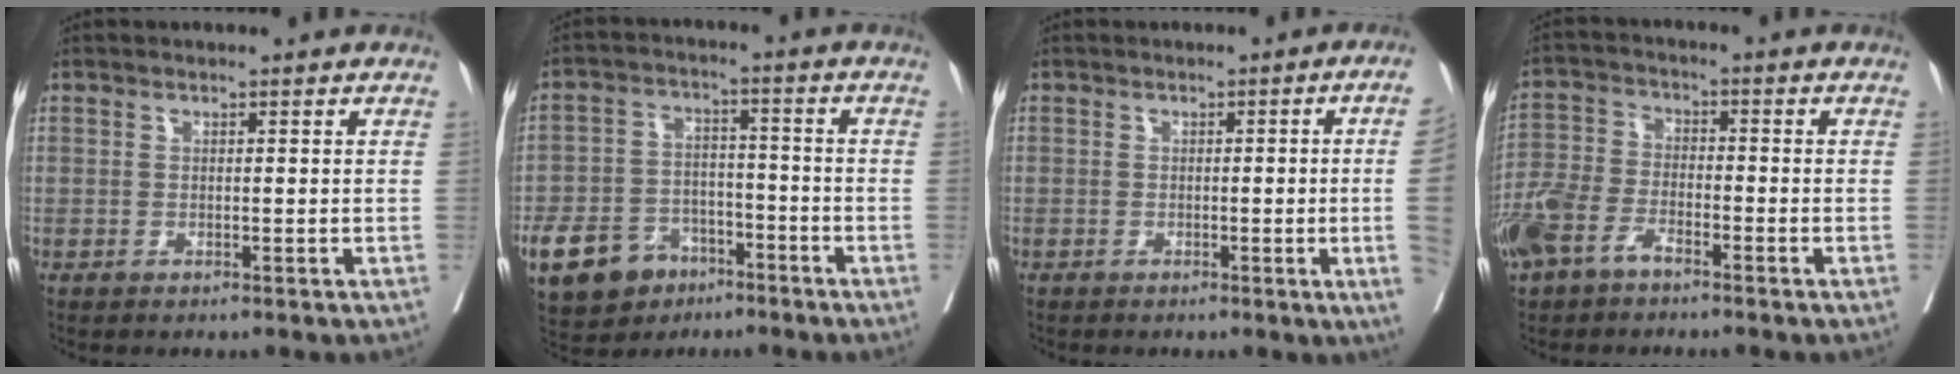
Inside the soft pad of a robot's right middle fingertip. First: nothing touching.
{"total": 13.7, "force": [-8.1, 9.3, 5.9], "torque": [-0.128, 0.005, -0.130]}
{"total": 9.0, "force": [-1.1, -3.0, 8.4], "torque": [-0.090, -0.020, -0.013]}
{"total": 8.4, "force": [-5.4, 4.2, 4.8], "torque": [-0.117, -0.002, -0.109]}